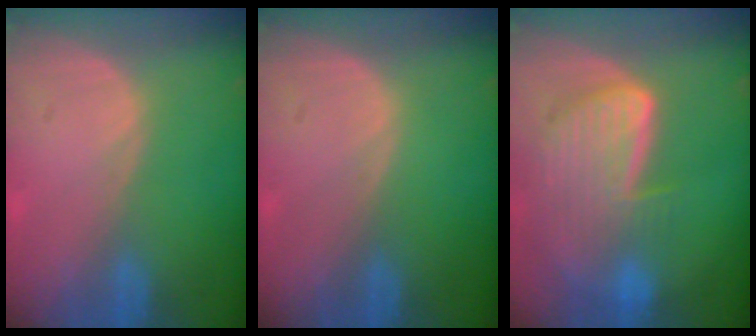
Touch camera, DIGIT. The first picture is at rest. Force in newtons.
{"total": 0.0}
{"total": 9.3, "press": 8.1, "slide": 4.6}